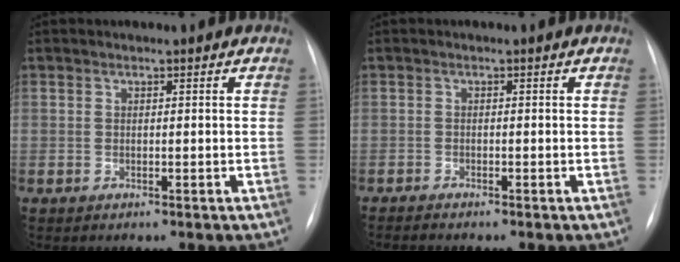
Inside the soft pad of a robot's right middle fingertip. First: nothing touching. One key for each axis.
{"total": 1.2, "fx": -1.1, "fy": 0.0, "fz": 0.4, "tx": -0.010, "ty": -0.003, "tz": -0.017}